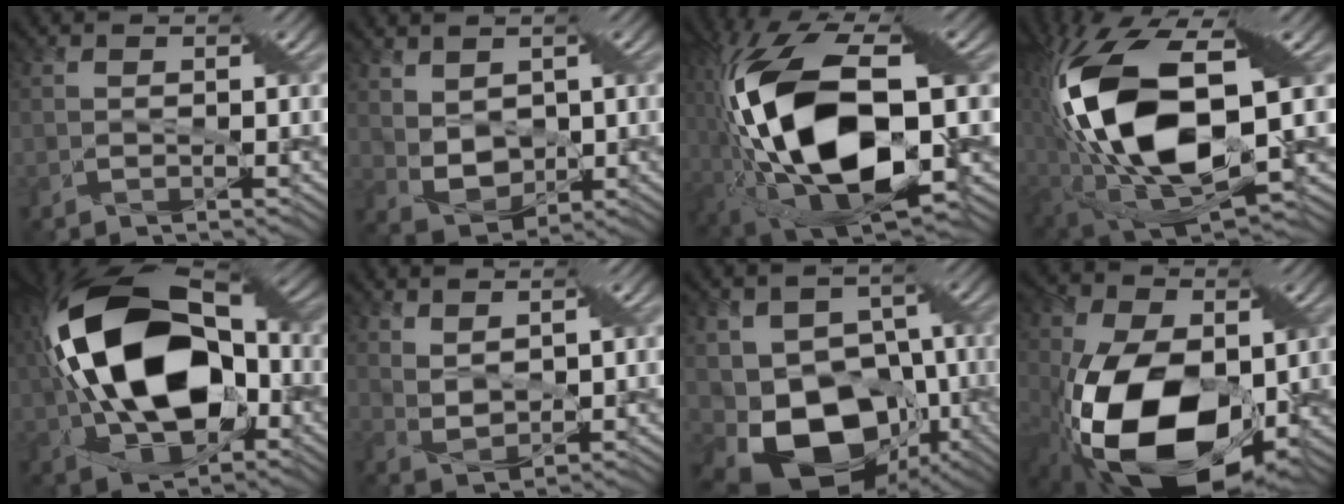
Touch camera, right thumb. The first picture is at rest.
{"total": 5.0, "force": [1.7, 3.5, 3.2], "torque": [-0.089, -0.008, 0.034]}
{"total": 18.8, "force": [-1.5, 9.2, 16.4], "torque": [-0.366, -0.004, -0.025]}
{"total": 16.8, "force": [1.7, 9.5, 13.8], "torque": [-0.311, -0.021, 0.038]}
{"total": 19.4, "force": [0.5, 11.4, 15.6], "torque": [-0.337, 0.007, 0.000]}
{"total": 4.1, "force": [3.2, 1.3, 2.2], "torque": [-0.060, 0.003, 0.072]}
{"total": 16.0, "force": [-6.5, 11.2, 9.3], "torque": [-0.177, -0.011, -0.092]}
{"total": 18.0, "force": [-3.9, 11.1, 13.7], "torque": [-0.275, -0.056, -0.051]}